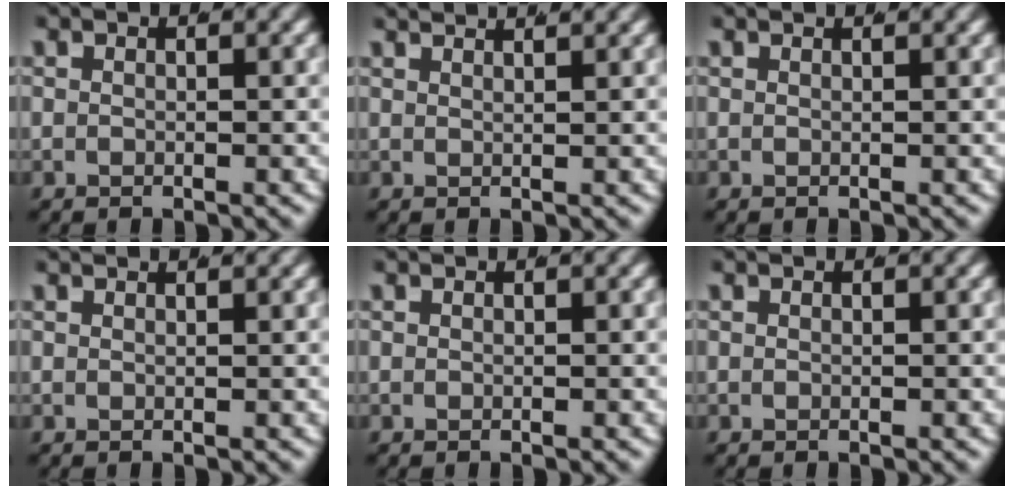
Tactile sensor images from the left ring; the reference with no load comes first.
{"total": 2.6, "force": [2.4, -0.3, 0.9], "torque": [-0.010, 0.003, 0.040]}
{"total": 0.7, "force": [0.6, -0.3, 0.1], "torque": [0.005, 0.002, 0.009]}
{"total": 1.1, "force": [1.0, -0.4, 0.3], "torque": [0.003, 0.001, 0.016]}
{"total": 0.0}
{"total": 0.0}